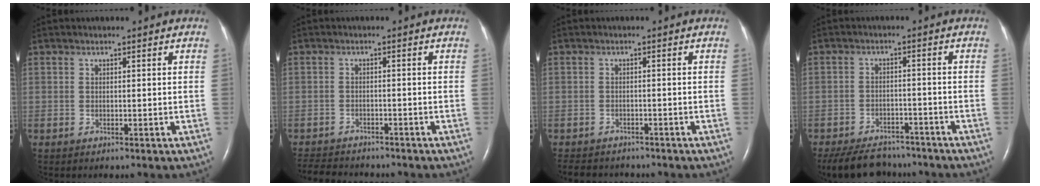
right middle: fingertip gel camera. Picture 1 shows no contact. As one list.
[{"total": 8.2, "force": [-7.5, 2.1, 2.5], "torque": [-0.043, -0.007, -0.109]}, {"total": 7.3, "force": [-6.5, 2.6, 2.1], "torque": [-0.035, -0.002, -0.086]}, {"total": 11.2, "force": [-9.7, 4.4, 3.4], "torque": [-0.065, -0.001, -0.138]}]